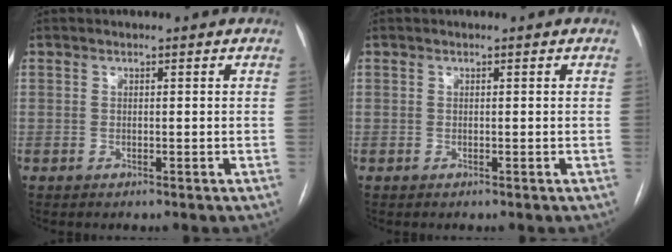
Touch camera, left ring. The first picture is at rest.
{"total": 0.0}